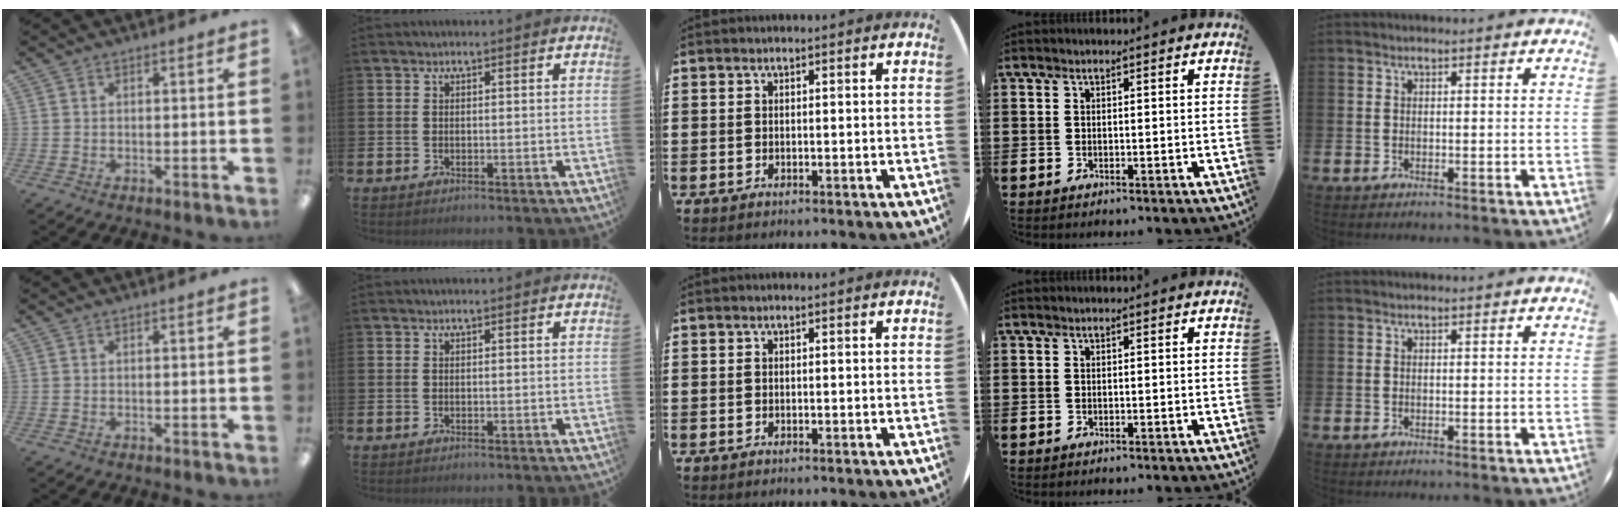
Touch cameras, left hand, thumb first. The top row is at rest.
{}